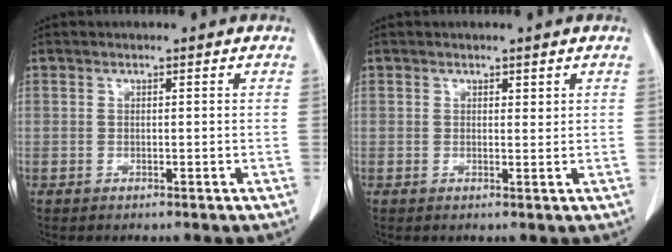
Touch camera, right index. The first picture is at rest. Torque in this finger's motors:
{"motor_torque": [-0.06, 0.12, -0.09, -0.01]}